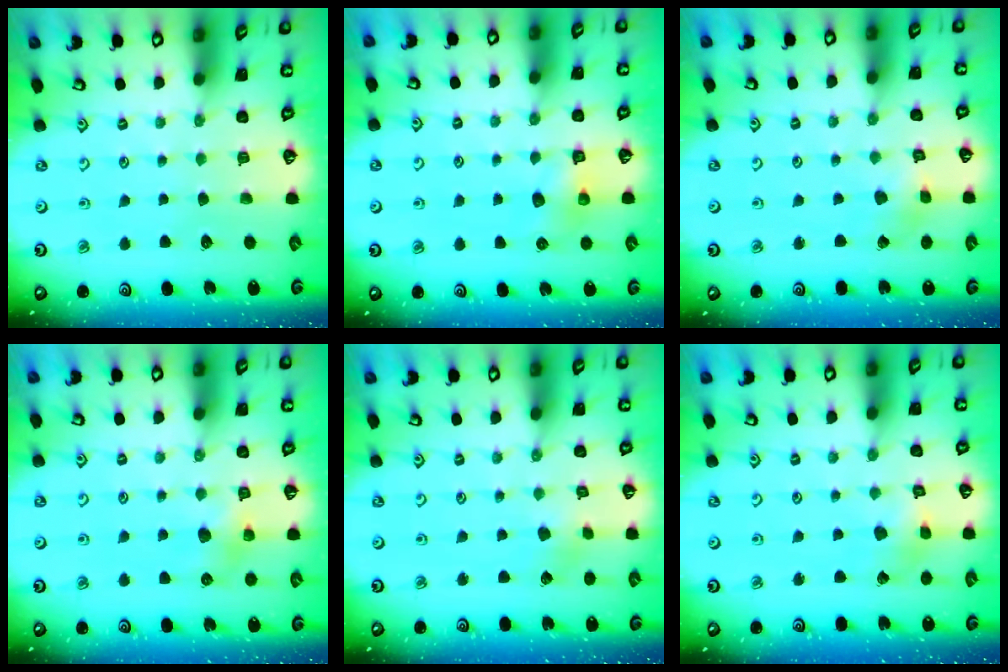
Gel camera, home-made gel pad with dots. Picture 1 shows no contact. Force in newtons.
{"total": 6.5, "press": 6.5, "slide": 0.5}
{"total": 2.3, "press": 2.3, "slide": 0.1}
{"total": 7.6, "press": 7.6, "slide": 0.6}
{"total": 2.4, "press": 2.2, "slide": 0.9}
{"total": 3.3, "press": 3.3, "slide": 0.3}